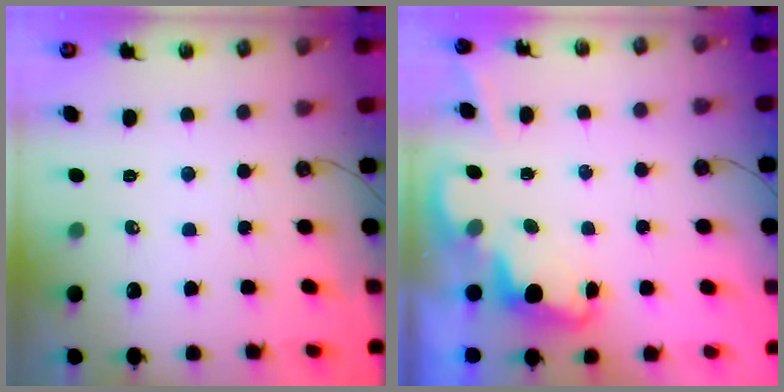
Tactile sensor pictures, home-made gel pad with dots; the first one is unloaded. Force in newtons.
{"total": 2.2, "press": 2.1, "slide": 0.5}